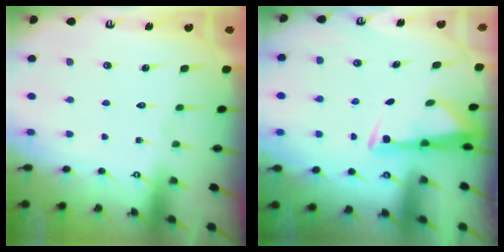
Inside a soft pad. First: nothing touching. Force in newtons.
{"total": 3.3, "press": 3.2, "slide": 0.9}